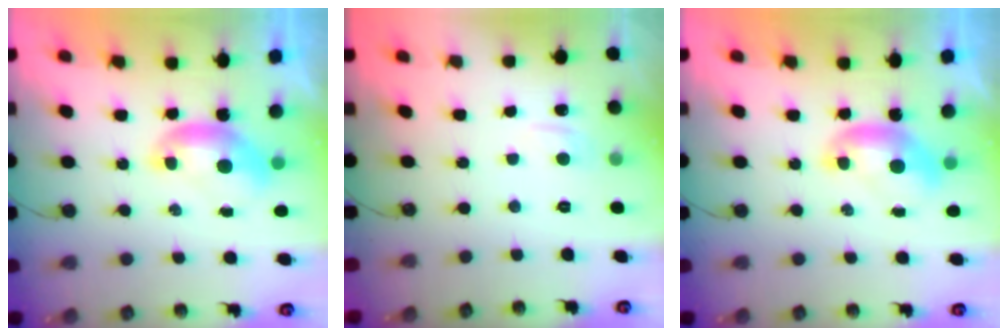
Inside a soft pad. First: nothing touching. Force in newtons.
{"total": 1.5, "press": 1.3, "slide": 0.7}
{"total": 0.0}